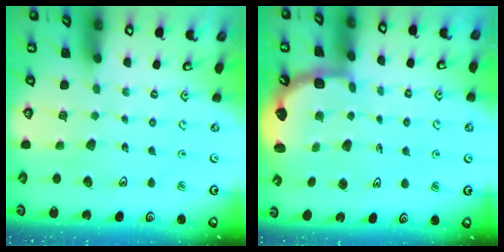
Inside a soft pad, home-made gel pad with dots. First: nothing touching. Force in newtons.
{"total": 2.5, "press": 2.1, "slide": 1.3}